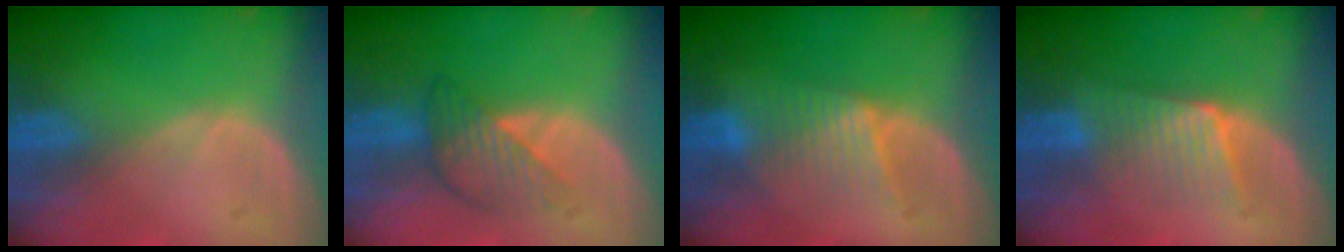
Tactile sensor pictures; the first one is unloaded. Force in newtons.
{"total": 4.6, "press": 4.6, "slide": 0.2}
{"total": 5.0, "press": 4.9, "slide": 0.4}
{"total": 5.7, "press": 5.4, "slide": 1.8}